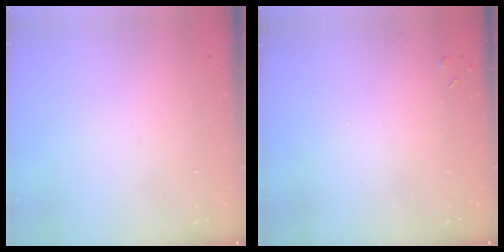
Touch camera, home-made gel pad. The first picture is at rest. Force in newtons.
{"total": 2.8, "press": 2.7, "slide": 0.5}